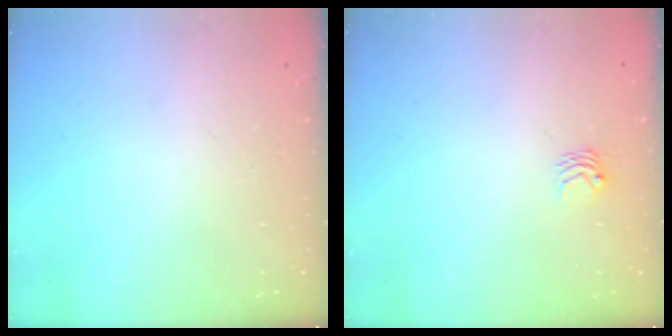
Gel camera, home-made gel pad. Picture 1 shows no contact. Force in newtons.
{"total": 3.0, "press": 3.0, "slide": 0.3}